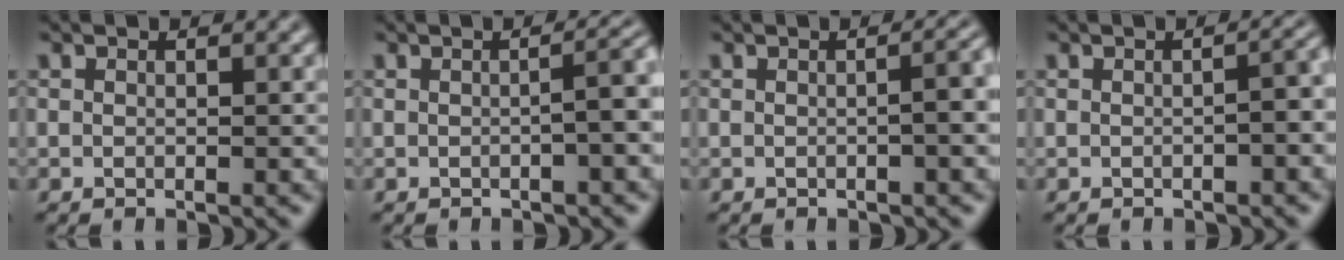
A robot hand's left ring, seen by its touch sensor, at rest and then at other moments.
{"total": 3.1, "force": [-0.2, 1.0, 3.0], "torque": [-0.025, 0.017, -0.006]}
{"total": 2.8, "force": [-0.1, 1.1, 2.6], "torque": [-0.014, 0.010, 0.000]}
{"total": 2.3, "force": [-0.4, 0.8, 2.1], "torque": [-0.018, 0.009, -0.001]}